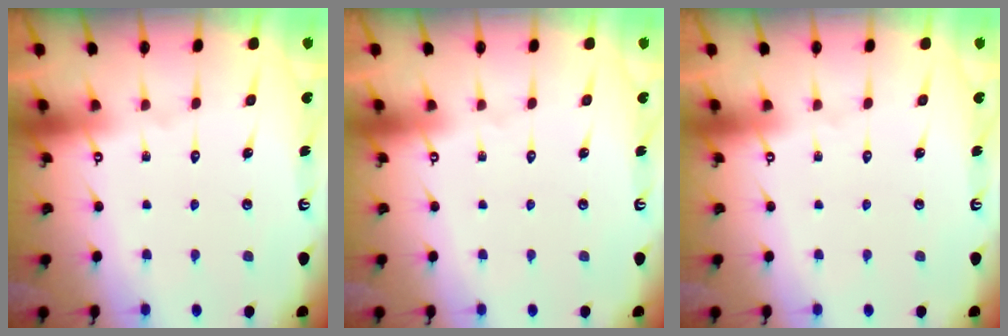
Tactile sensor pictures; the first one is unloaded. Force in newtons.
{"total": 0.0}
{"total": 0.0}